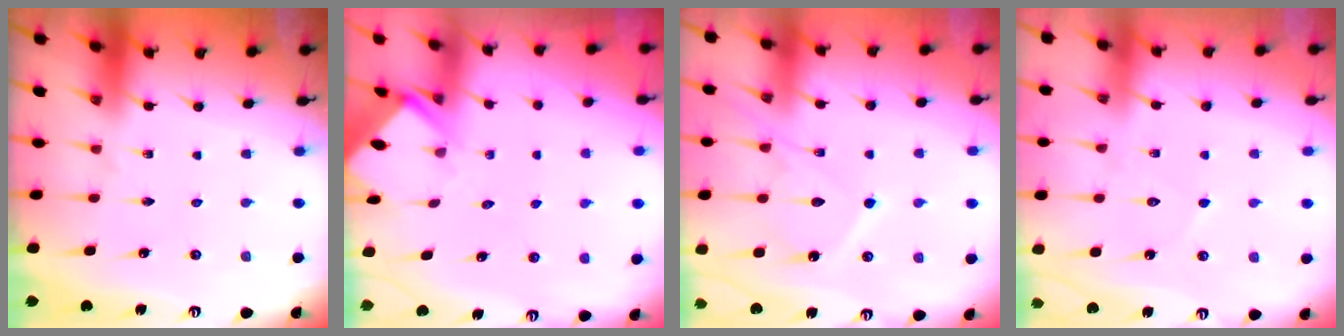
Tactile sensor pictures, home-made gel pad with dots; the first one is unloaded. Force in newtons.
{"total": 2.4, "press": 2.4, "slide": 0.1}
{"total": 13.2, "press": 13.2, "slide": 1.2}
{"total": 4.8, "press": 4.8, "slide": 0.5}